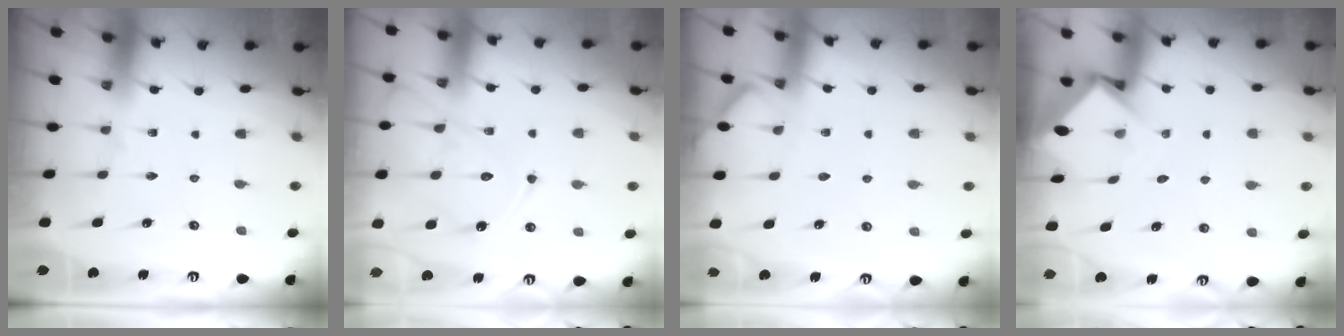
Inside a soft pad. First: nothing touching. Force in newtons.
{"total": 13.3, "press": 13.2, "slide": 1.2}
{"total": 4.1, "press": 4.1, "slide": 0.5}
{"total": 3.7, "press": 3.7, "slide": 0.2}